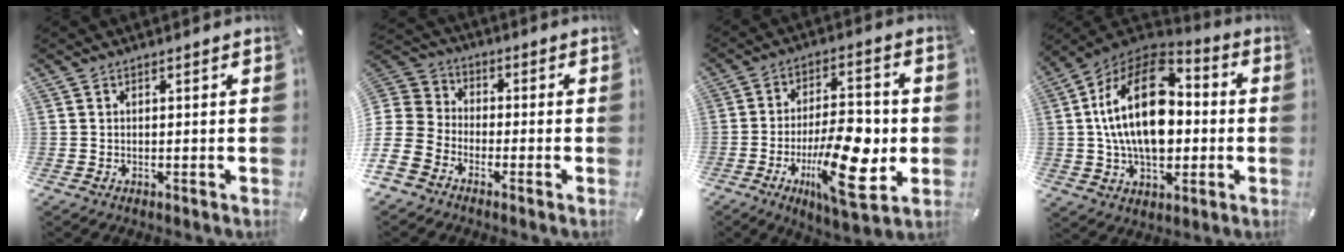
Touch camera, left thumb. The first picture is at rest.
{"total": 10.4, "force": [-5.9, 7.7, 3.8], "torque": [-0.101, 0.031, -0.116]}
{"total": 20.4, "force": [-5.6, 8.8, 17.6], "torque": [-0.278, 0.000, -0.085]}
{"total": 22.4, "force": [1.4, 14.3, 17.3], "torque": [-0.328, 0.007, 0.023]}